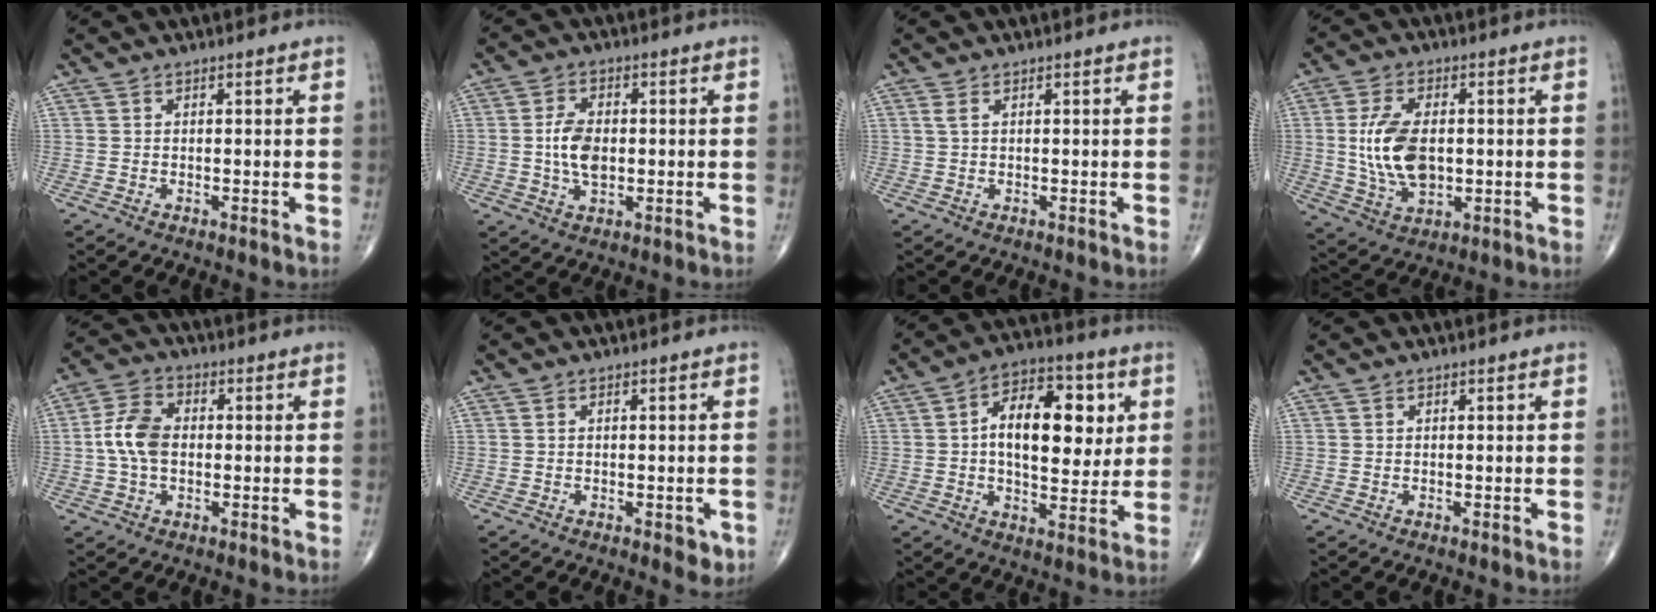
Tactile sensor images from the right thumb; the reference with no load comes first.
{"total": 6.6, "force": [-0.1, 3.9, 5.4], "torque": [-0.099, 0.001, -0.003]}
{"total": 1.1, "force": [0.4, 0.4, 0.9], "torque": [-0.026, 0.009, 0.012]}
{"total": 12.0, "force": [0.4, 6.8, 9.8], "torque": [-0.187, -0.005, 0.015]}
{"total": 8.0, "force": [-0.1, 5.2, 6.1], "torque": [-0.122, 0.019, -0.010]}
{"total": 2.8, "force": [-1.0, 1.4, 2.3], "torque": [-0.017, -0.002, -0.009]}
{"total": 16.3, "force": [2.9, 8.8, 13.4], "torque": [-0.167, 0.006, 0.040]}
{"total": 0.0}